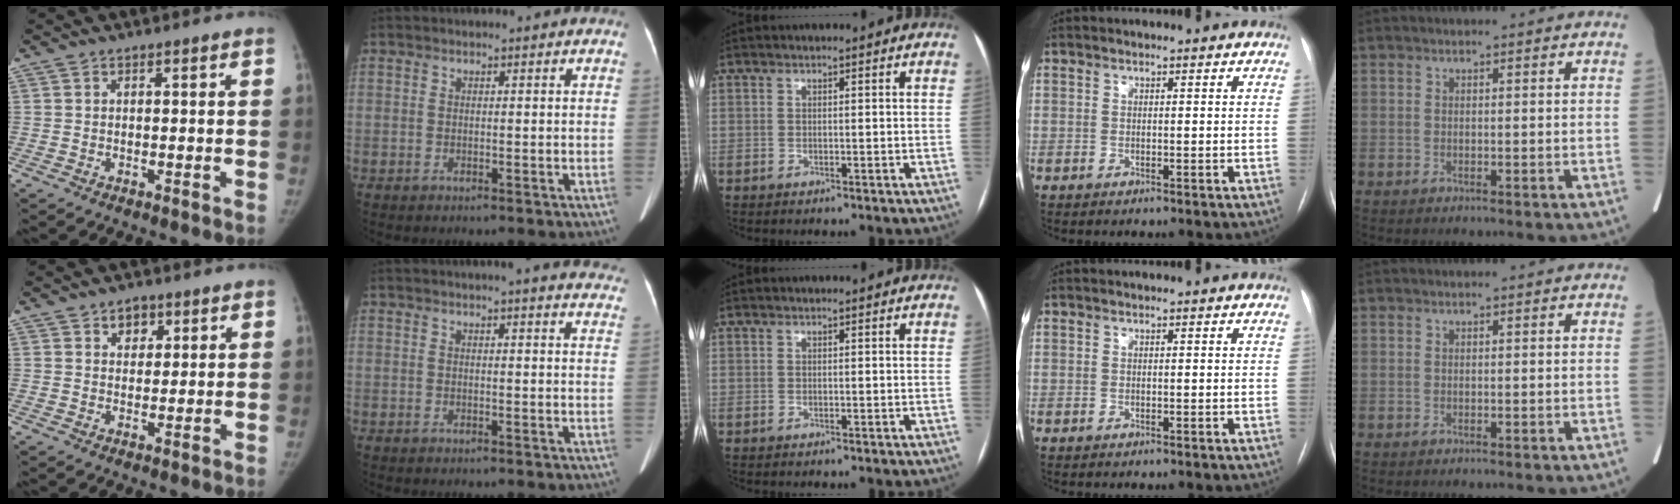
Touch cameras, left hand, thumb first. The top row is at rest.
{"thumb": {"total": 3.6, "force": [1.9, 2.6, 1.5], "torque": [0.001, -0.008, 0.027]}, "index": {"total": 13.3, "force": [12.2, 1.7, 5.0], "torque": [-0.039, -0.017, 0.117]}}